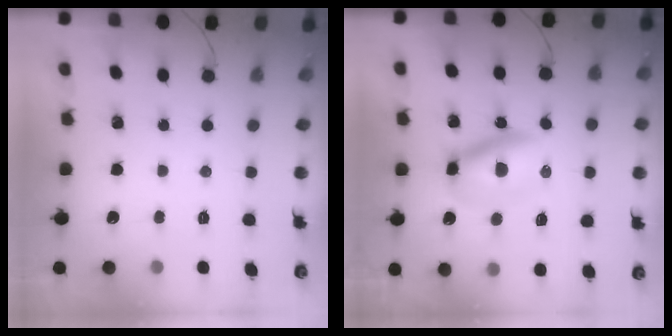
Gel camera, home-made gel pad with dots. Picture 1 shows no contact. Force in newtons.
{"total": 7.1, "press": 6.9, "slide": 1.8}